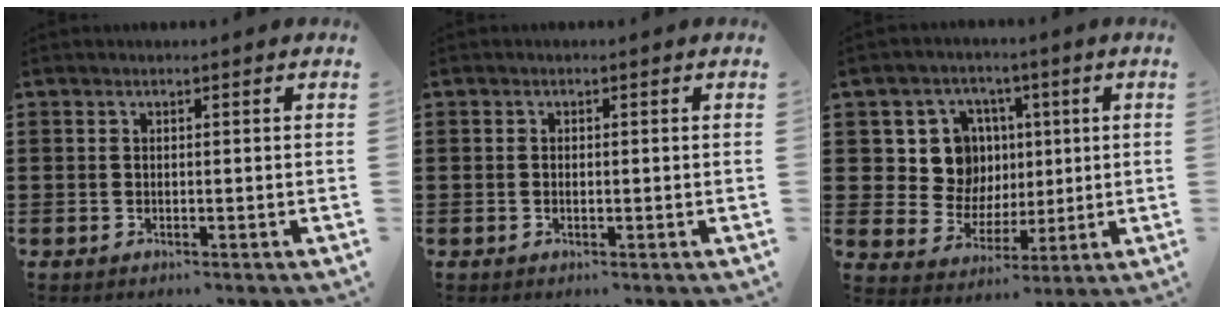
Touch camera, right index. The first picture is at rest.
{"total": 0.7, "force": [-0.2, 0.3, 0.6], "torque": [-0.011, -0.002, -0.002]}
{"total": 9.6, "force": [2.1, 8.7, 3.5], "torque": [-0.085, 0.008, 0.045]}